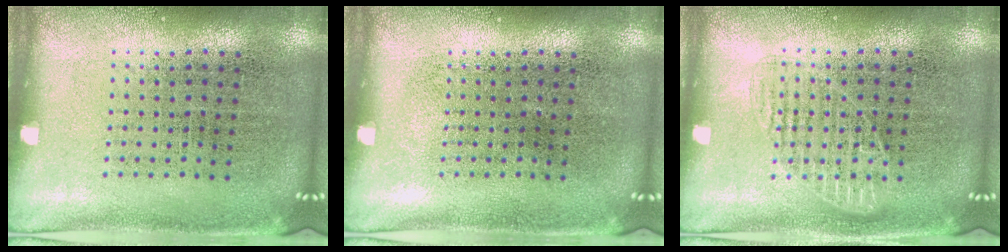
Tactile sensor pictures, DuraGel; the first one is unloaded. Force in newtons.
{"total": 0.0}
{"total": 1.6, "press": 1.6, "slide": 0.3}